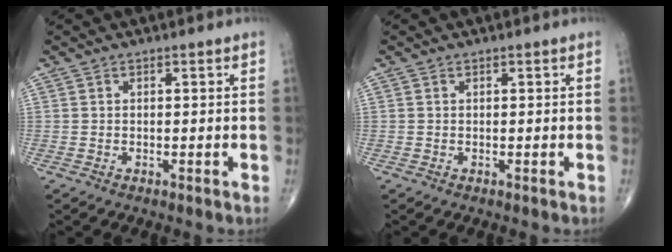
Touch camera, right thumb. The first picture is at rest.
{"total": 0.0}